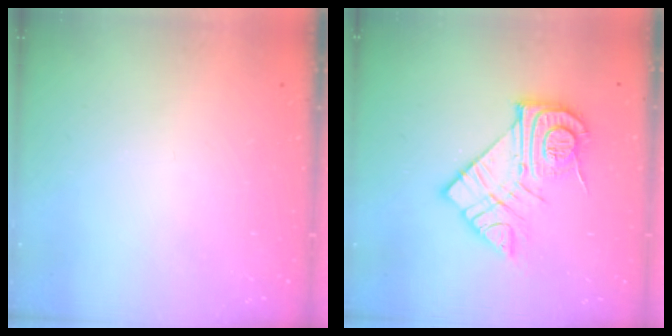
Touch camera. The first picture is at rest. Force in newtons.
{"total": 15.9, "press": 15.9, "slide": 1.0}